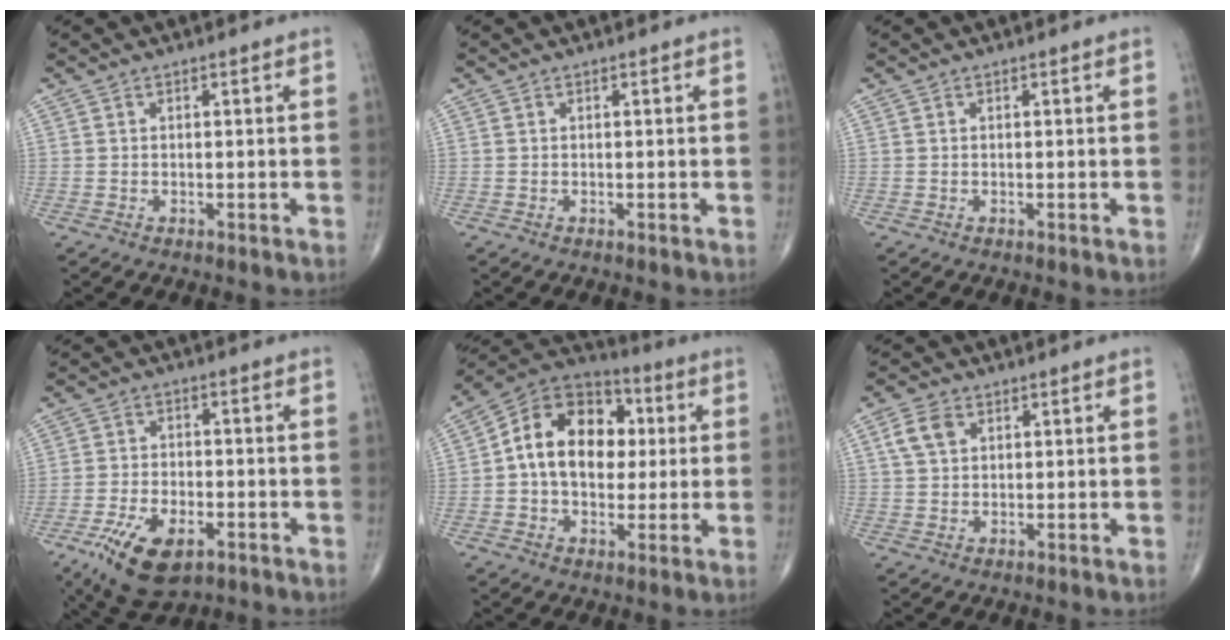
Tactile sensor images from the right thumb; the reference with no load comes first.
{"total": 0.0}
{"total": 0.0}
{"total": 11.4, "force": [-5.6, 5.6, 8.2], "torque": [-0.151, 0.008, -0.092]}
{"total": 17.1, "force": [1.7, 12.0, 12.0], "torque": [-0.157, 0.027, 0.018]}
{"total": 4.8, "force": [1.8, 3.3, 2.9], "torque": [-0.053, 0.004, 0.035]}